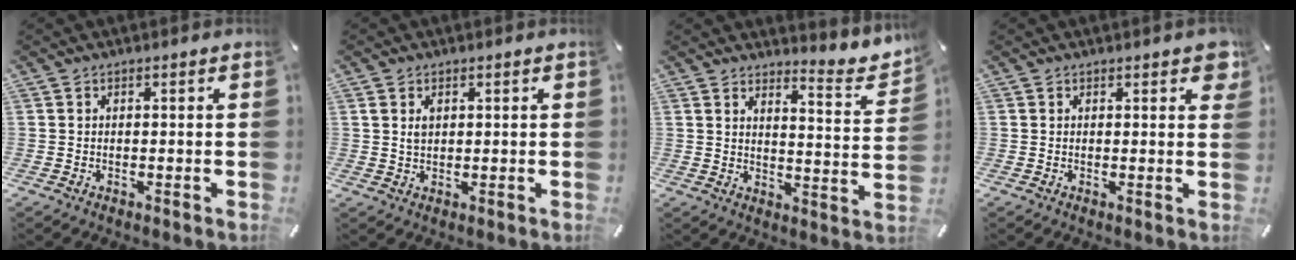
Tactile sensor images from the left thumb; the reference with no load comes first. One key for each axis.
{"total": 2.3, "fx": 0.8, "fy": 1.6, "fz": 1.5, "tx": -0.025, "ty": 0.000, "tz": 0.012}
{"total": 6.8, "fx": 6.0, "fy": 2.3, "fz": 2.2, "tx": -0.025, "ty": -0.060, "tz": 0.099}
{"total": 2.6, "fx": 1.4, "fy": 1.2, "fz": 1.9, "tx": -0.017, "ty": -0.004, "tz": 0.019}